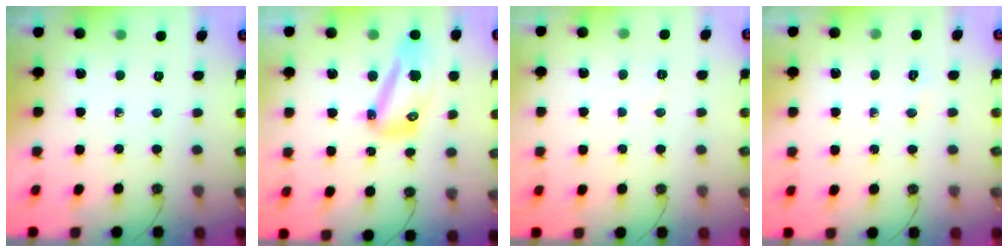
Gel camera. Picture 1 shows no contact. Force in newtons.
{"total": 15.0, "press": 13.6, "slide": 6.3}
{"total": 3.9, "press": 3.8, "slide": 1.0}
{"total": 2.9, "press": 2.6, "slide": 1.4}